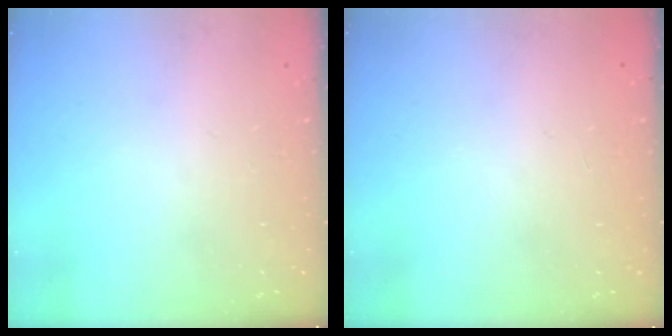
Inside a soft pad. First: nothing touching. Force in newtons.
{"total": 1.0, "press": 0.0, "slide": 1.0}